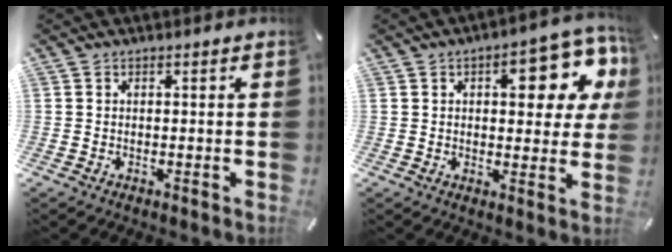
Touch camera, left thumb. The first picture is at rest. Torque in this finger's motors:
{"motor_torque": [2.40, 2.25, 1.47, -1.10, 0.38]}